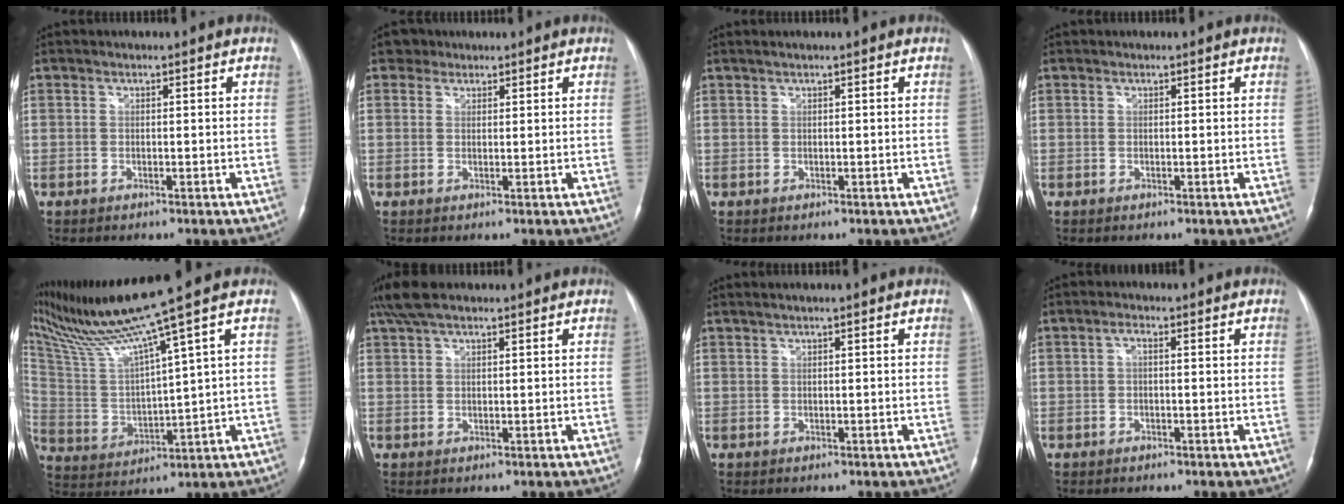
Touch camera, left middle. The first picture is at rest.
{"total": 1.9, "force": [1.3, 1.4, -0.3], "torque": [0.010, 0.003, 0.013]}
{"total": 0.7, "force": [0.6, -0.1, 0.4], "torque": [-0.011, 0.008, 0.015]}
{"total": 0.0}
{"total": 13.8, "force": [10.7, -3.1, 8.2], "torque": [-0.162, -0.008, 0.209]}
{"total": 5.0, "force": [3.9, 1.5, 2.8], "torque": [-0.065, 0.022, 0.075]}
{"total": 0.9, "force": [0.7, -0.2, 0.5], "torque": [-0.014, 0.008, 0.017]}
{"total": 1.1, "force": [0.1, 0.4, 1.0], "torque": [-0.018, 0.003, -0.002]}